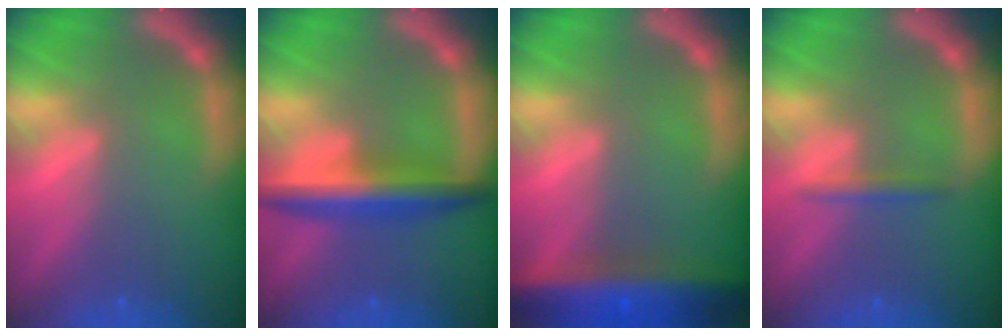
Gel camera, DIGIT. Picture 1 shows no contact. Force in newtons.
{"total": 5.5}
{"total": 9.5}
{"total": 1.4}